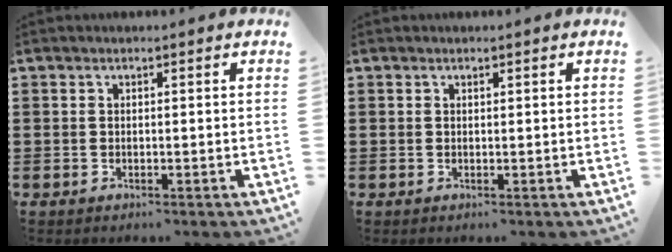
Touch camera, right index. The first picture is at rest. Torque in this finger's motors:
{"motor_torque": [-0.15, 0.04, 0.02, -0.01]}